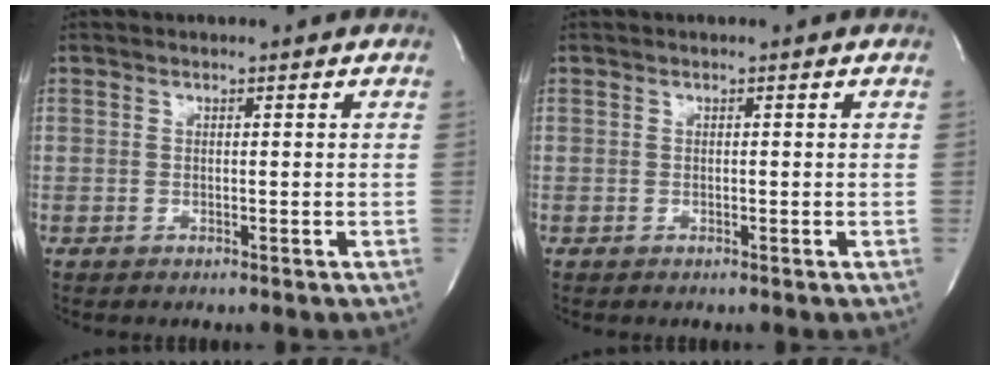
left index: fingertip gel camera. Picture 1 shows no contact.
{"total": 0.0}